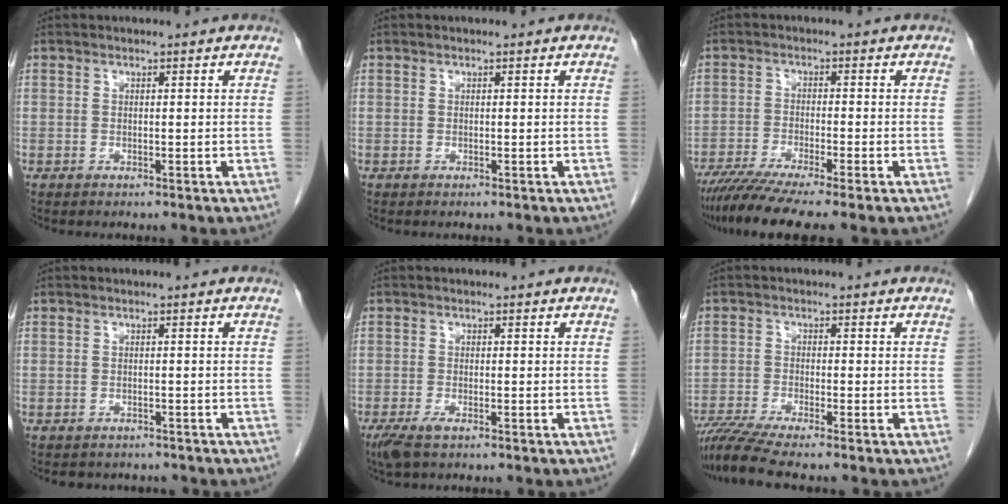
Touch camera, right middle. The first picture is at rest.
{"total": 0.0}
{"total": 9.1, "force": [-7.2, -0.6, 5.6], "torque": [-0.090, -0.026, -0.118]}
{"total": 3.5, "force": [-3.1, 1.5, 0.4], "torque": [-0.011, -0.001, -0.037]}
{"total": 3.1, "force": [-2.0, 0.9, 2.2], "torque": [-0.050, -0.008, -0.034]}
{"total": 6.2, "force": [-5.3, -1.3, 3.1], "torque": [-0.057, -0.021, -0.095]}